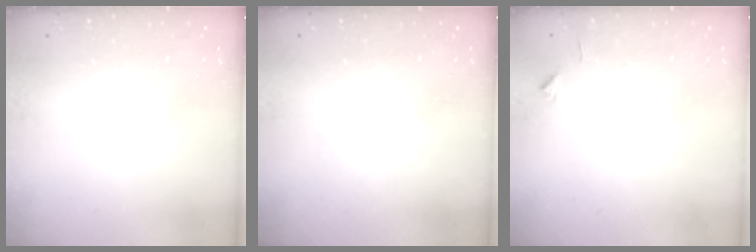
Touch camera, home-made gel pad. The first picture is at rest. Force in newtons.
{"total": 1.5, "press": 1.5, "slide": 0.1}
{"total": 4.0, "press": 3.9, "slide": 0.5}